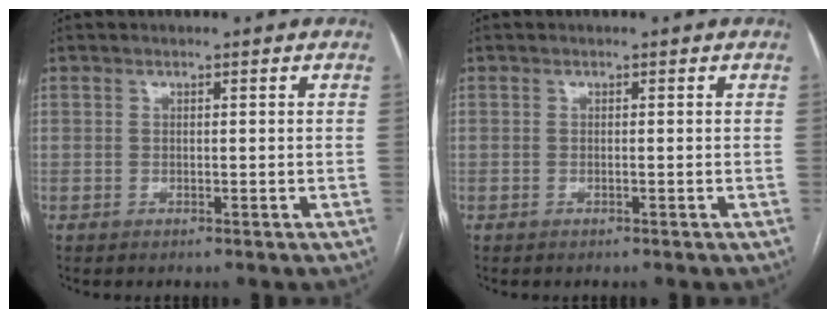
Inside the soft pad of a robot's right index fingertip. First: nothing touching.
{"total": 0.0}